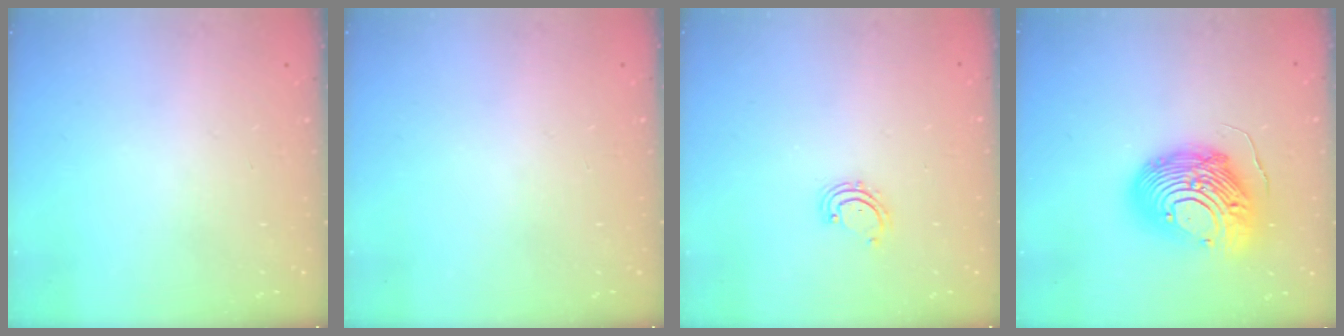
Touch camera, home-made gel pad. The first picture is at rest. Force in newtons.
{"total": 0.0}
{"total": 2.7, "press": 2.6, "slide": 0.5}
{"total": 21.5, "press": 21.4, "slide": 2.2}